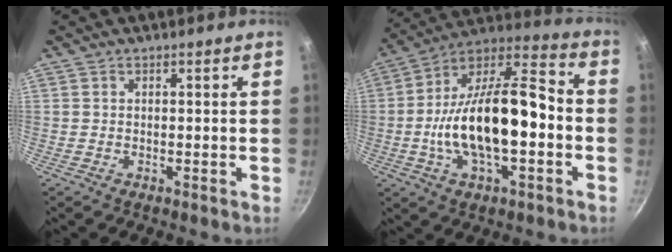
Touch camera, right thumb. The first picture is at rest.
{"total": 21.6, "force": [-3.2, 9.9, 19.0], "torque": [-0.317, 0.043, -0.066]}